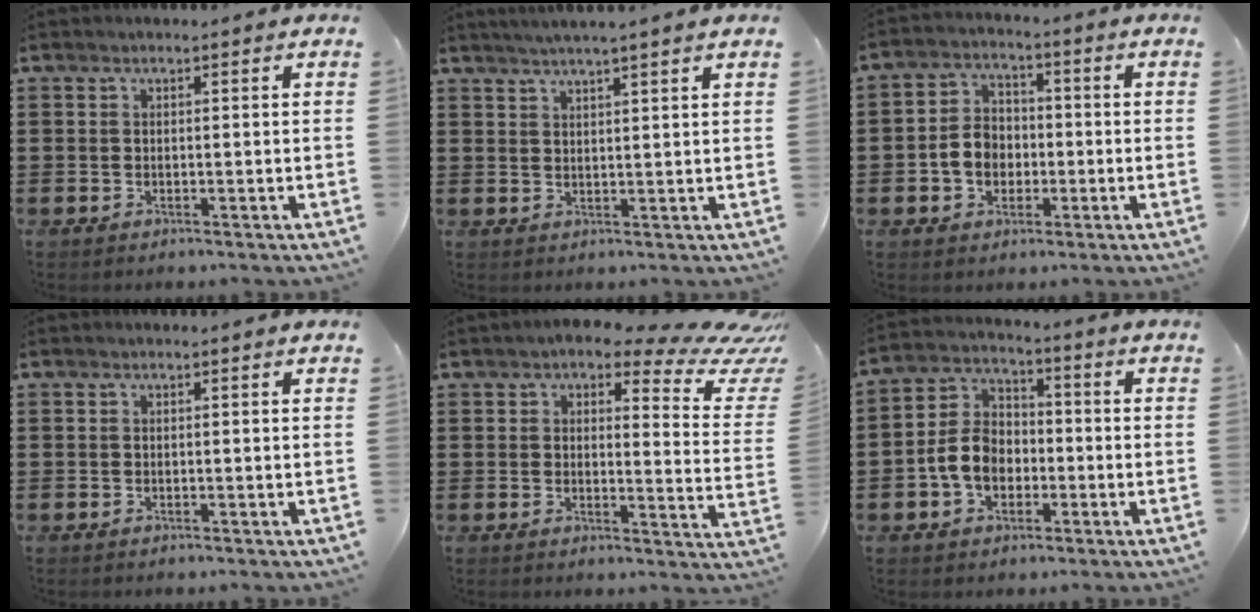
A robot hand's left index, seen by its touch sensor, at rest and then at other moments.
{"total": 2.5, "force": [2.2, -0.7, 1.0], "torque": [-0.024, -0.004, 0.040]}
{"total": 5.7, "force": [-1.5, 4.5, 3.1], "torque": [-0.080, 0.009, -0.033]}
{"total": 0.0}
{"total": 6.8, "force": [5.0, 1.7, 4.4], "torque": [-0.072, -0.030, 0.079]}
{"total": 7.4, "force": [-2.1, 5.6, 4.3], "torque": [-0.109, 0.012, -0.045]}